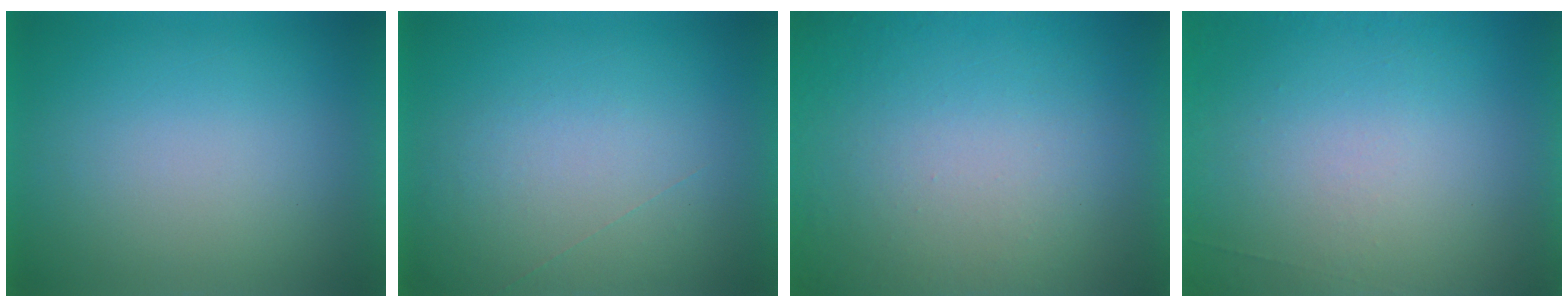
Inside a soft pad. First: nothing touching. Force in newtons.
{"total": 1.0}
{"total": 7.6}
{"total": 5.6}